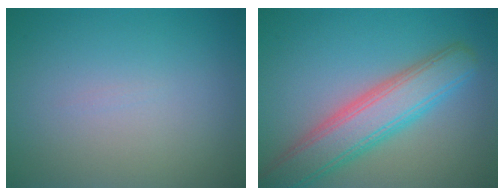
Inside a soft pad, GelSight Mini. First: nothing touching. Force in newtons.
{"total": 6.5, "press": 6.5, "slide": 0.3}